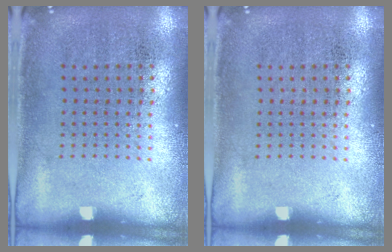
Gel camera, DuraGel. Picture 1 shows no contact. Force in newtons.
{"total": 0.0}